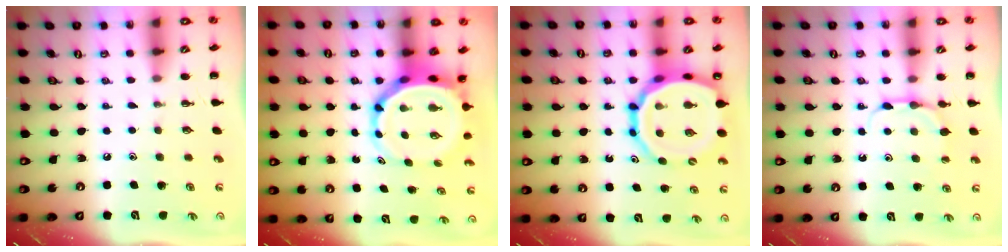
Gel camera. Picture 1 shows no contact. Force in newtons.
{"total": 7.0, "press": 6.7, "slide": 2.1}
{"total": 18.0, "press": 17.5, "slide": 4.1}
{"total": 5.5, "press": 5.3, "slide": 1.4}